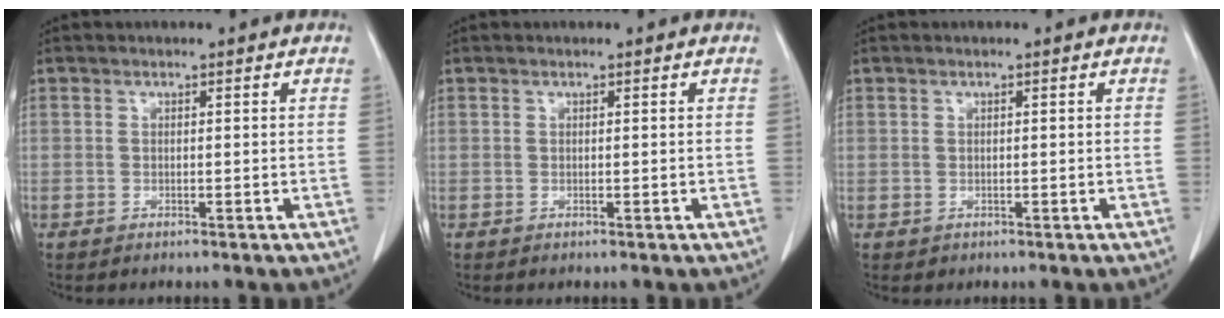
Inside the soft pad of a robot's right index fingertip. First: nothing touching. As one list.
[{"total": 0.0}, {"total": 0.6, "force": [-0.1, 0.6, 0.0], "torque": [0.003, 0.005, -0.002]}]